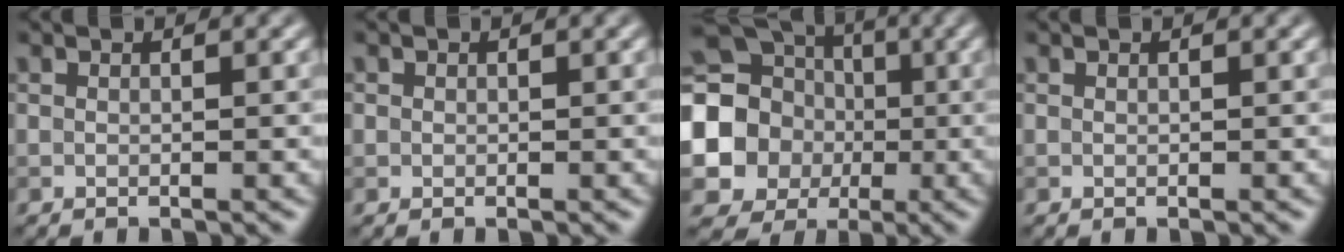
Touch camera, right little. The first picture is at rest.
{"total": 0.6, "force": [0.1, 0.6, 0.0], "torque": [0.007, -0.002, 0.000]}
{"total": 13.9, "force": [-0.8, 12.8, 5.4], "torque": [-0.138, 0.001, -0.046]}
{"total": 0.0}